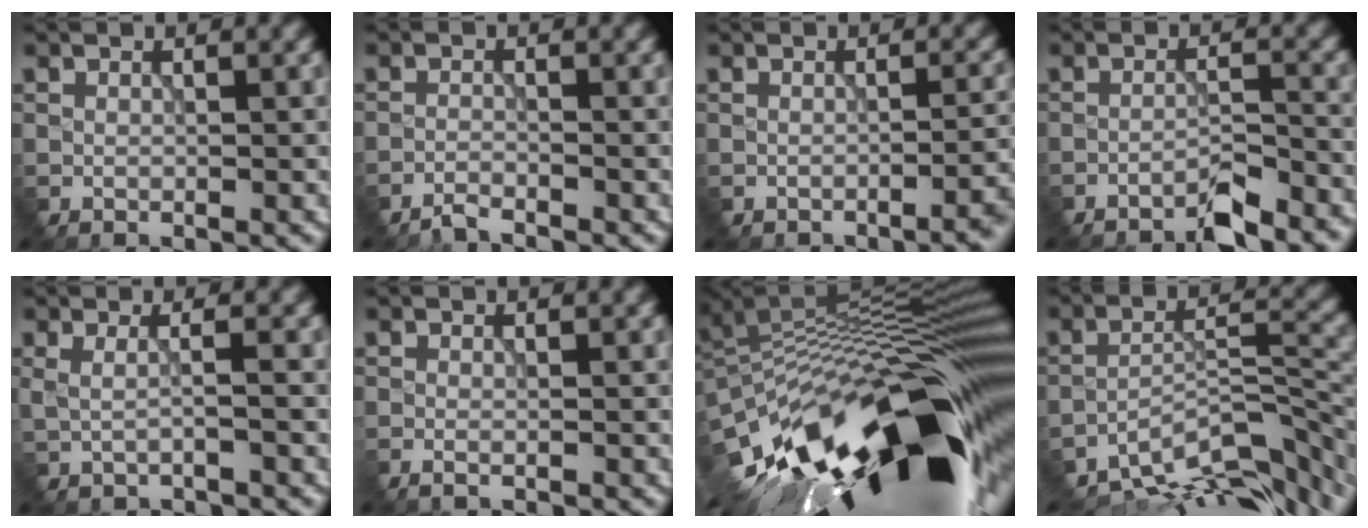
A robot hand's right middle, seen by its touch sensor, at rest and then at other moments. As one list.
[{"total": 1.9, "force": [-1.8, -0.2, -0.5], "torque": [0.003, 0.006, -0.044]}, {"total": 3.3, "force": [-2.0, 1.2, 2.3], "torque": [-0.007, 0.009, -0.024]}, {"total": 3.7, "force": [-3.4, 0.1, 1.3], "torque": [-0.022, 0.015, -0.062]}, {"total": 0.7, "force": [0.2, 0.3, 0.6], "torque": [-0.015, 0.004, -0.010]}, {"total": 1.2, "force": [-0.6, 0.6, 0.8], "torque": [0.007, 0.010, -0.018]}, {"total": 17.4, "force": [-7.4, 6.4, 14.4], "torque": [-0.246, -0.002, -0.132]}, {"total": 10.3, "force": [-8.4, 2.6, 5.2], "torque": [-0.092, 0.008, -0.142]}]